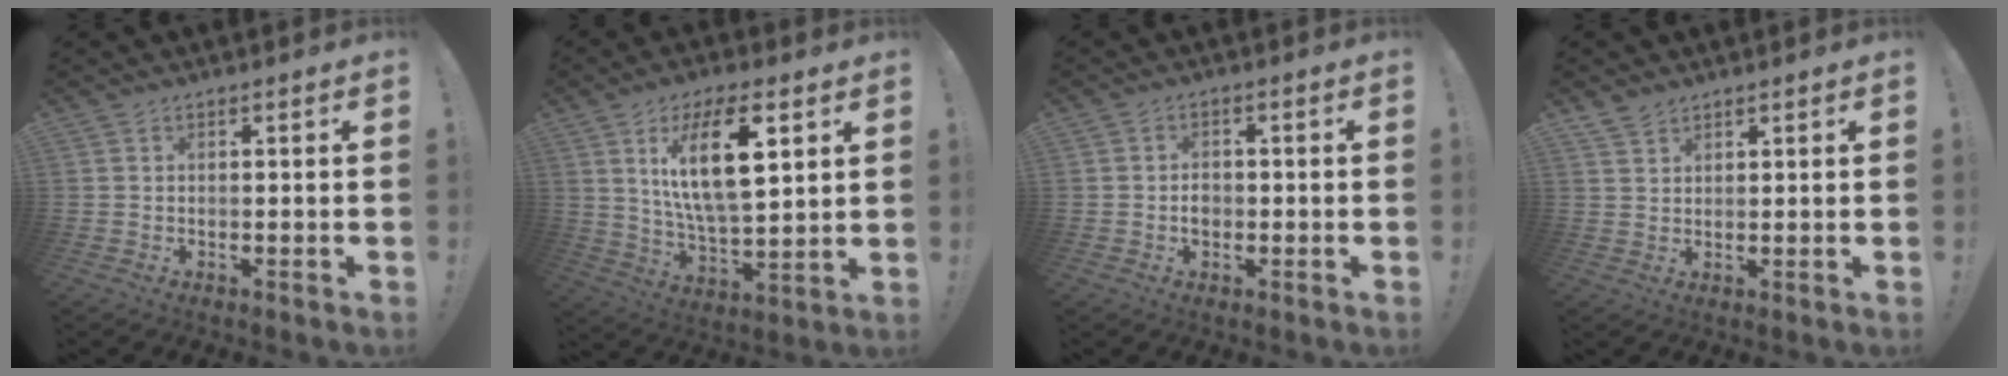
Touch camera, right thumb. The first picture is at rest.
{"total": 17.3, "force": [6.5, 6.3, 14.8], "torque": [-0.275, -0.010, 0.098]}
{"total": 2.9, "force": [-0.9, 2.1, 1.8], "torque": [-0.017, 0.002, -0.019]}
{"total": 3.0, "force": [2.6, 1.3, 0.7], "torque": [-0.017, -0.015, 0.050]}